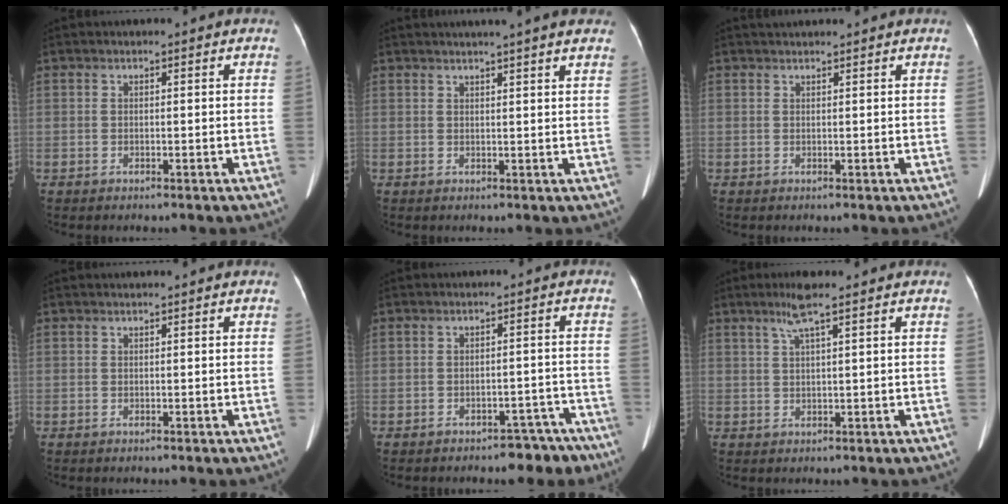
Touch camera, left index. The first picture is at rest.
{"total": 10.2, "force": [8.7, 0.2, 5.3], "torque": [-0.072, 0.021, 0.089]}
{"total": 3.0, "force": [2.8, -0.1, 0.9], "torque": [-0.009, 0.030, 0.046]}
{"total": 1.1, "force": [1.0, -0.1, 0.4], "torque": [-0.007, 0.012, 0.016]}
{"total": 5.8, "force": [-4.8, 2.8, 1.7], "torque": [-0.005, 0.021, -0.057]}
{"total": 3.6, "force": [2.2, -0.3, 2.8], "torque": [-0.063, 0.001, 0.044]}